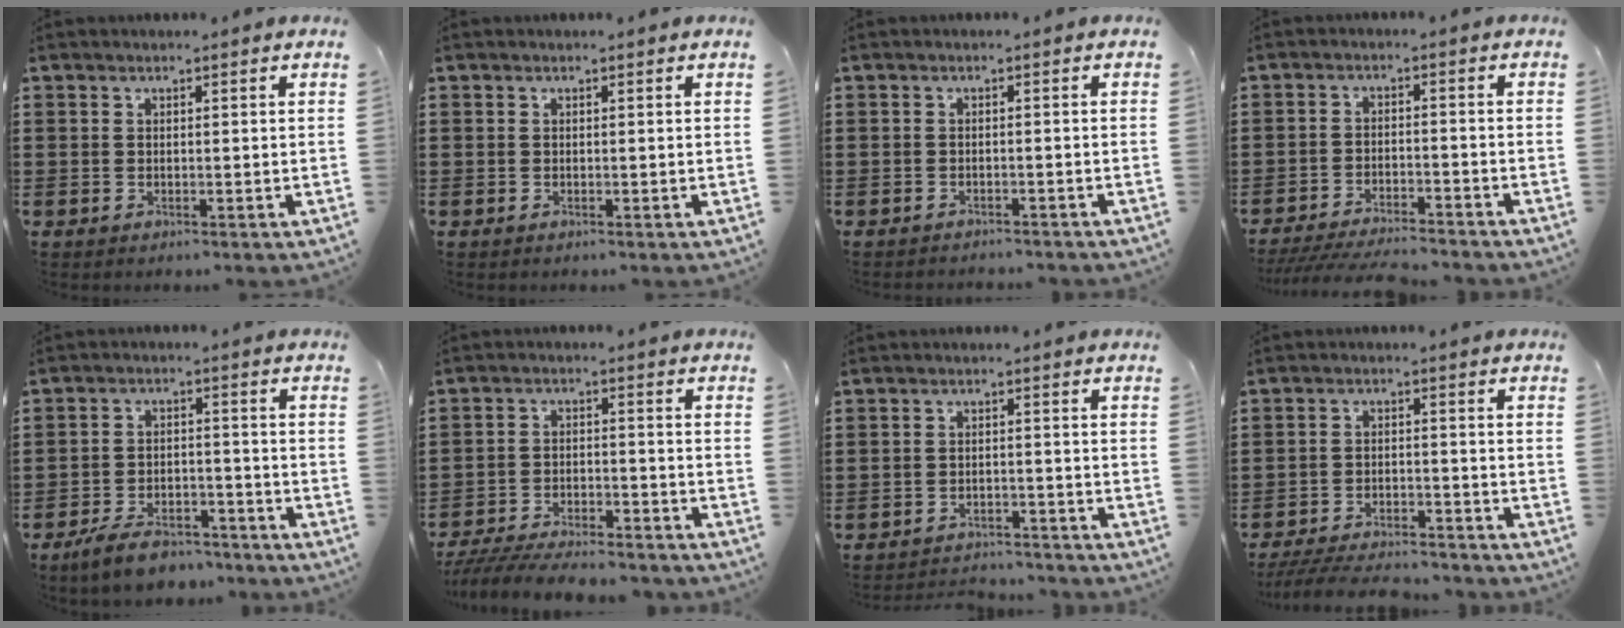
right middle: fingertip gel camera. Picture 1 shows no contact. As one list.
[{"total": 0.0}, {"total": 1.1, "force": [-1.1, 0.0, 0.0], "torque": [-0.004, 0.002, -0.024]}, {"total": 4.8, "force": [-4.6, 0.2, 1.4], "torque": [-0.029, -0.004, -0.093]}, {"total": 6.0, "force": [-5.4, 1.6, 2.1], "torque": [-0.044, 0.008, -0.106]}, {"total": 6.5, "force": [-6.2, 0.7, 1.8], "torque": [-0.036, 0.001, -0.120]}, {"total": 2.7, "force": [-2.7, 0.2, 0.0], "torque": [-0.007, 0.000, -0.059]}, {"total": 5.3, "force": [-5.1, 0.5, 1.4], "torque": [-0.033, -0.002, -0.103]}]